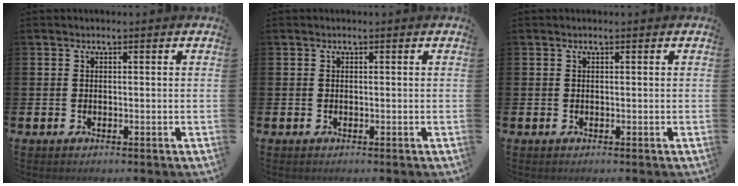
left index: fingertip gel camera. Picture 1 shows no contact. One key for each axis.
{"total": 0.0}
{"total": 0.0}